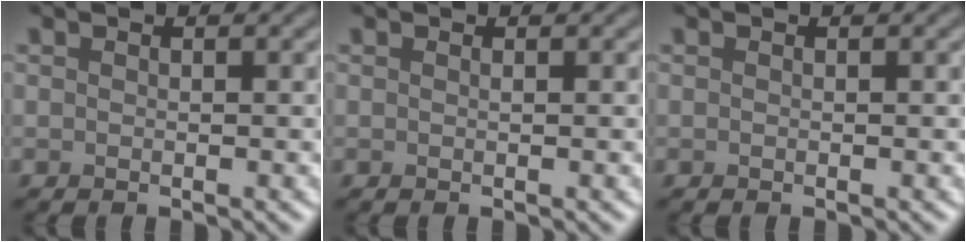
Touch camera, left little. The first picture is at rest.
{"total": 0.0}
{"total": 0.0}